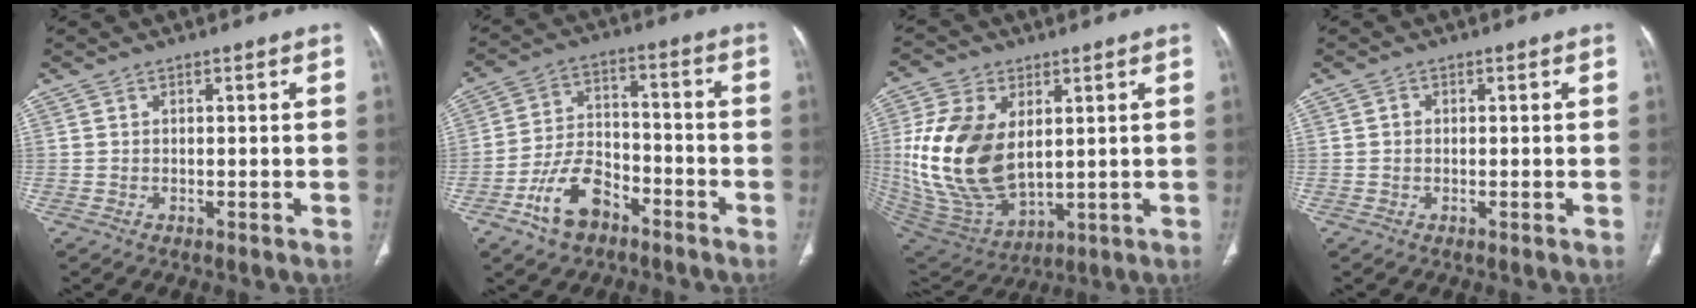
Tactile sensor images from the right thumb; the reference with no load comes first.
{"total": 11.1, "force": [-6.4, 6.5, 6.3], "torque": [-0.103, 0.047, -0.117]}
{"total": 20.3, "force": [2.8, 12.5, 15.7], "torque": [-0.310, -0.022, 0.072]}
{"total": 0.7, "force": [-0.1, 0.7, 0.3], "torque": [0.001, 0.002, -0.003]}